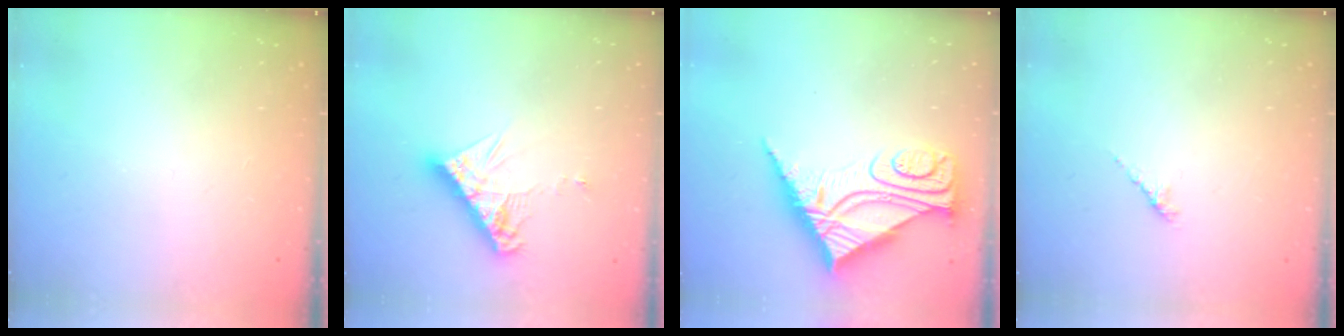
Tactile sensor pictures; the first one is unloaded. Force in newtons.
{"total": 10.5, "press": 10.4, "slide": 0.9}
{"total": 13.6, "press": 13.5, "slide": 1.4}
{"total": 2.6, "press": 2.4, "slide": 0.7}